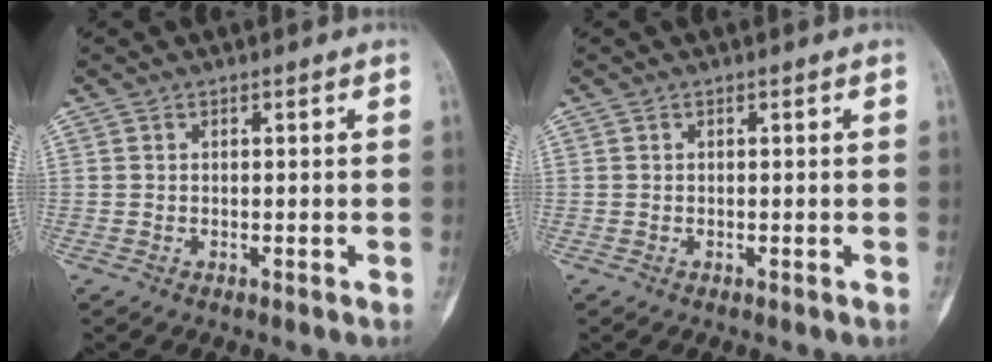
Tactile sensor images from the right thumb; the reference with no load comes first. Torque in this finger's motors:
{"motor_torque": [-0.40, -0.08, -0.13, 0.05, 0.02]}